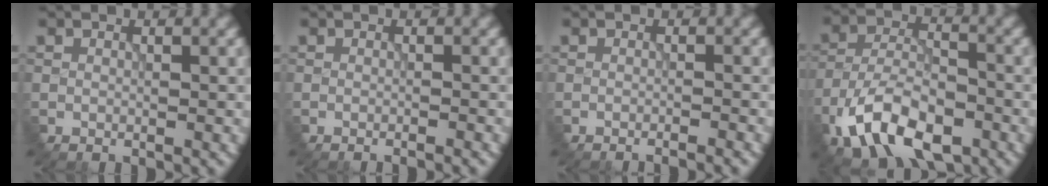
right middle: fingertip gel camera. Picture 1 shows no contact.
{"total": 1.6, "force": [-1.4, 0.2, 0.8], "torque": [-0.003, 0.012, -0.024]}
{"total": 2.5, "force": [-2.4, 0.2, 0.9], "torque": [-0.007, 0.011, -0.036]}
{"total": 8.7, "force": [-4.8, 4.5, 5.6], "torque": [-0.114, 0.005, -0.093]}